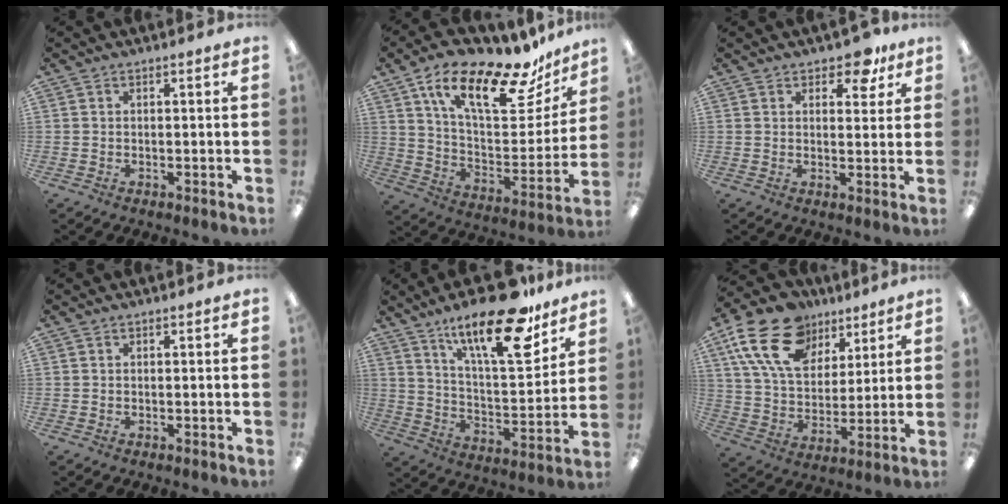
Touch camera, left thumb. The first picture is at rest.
{"total": 21.5, "force": [14.4, 8.0, 13.8], "torque": [-0.219, -0.085, 0.239]}
{"total": 6.4, "force": [4.5, 3.3, 3.2], "torque": [-0.025, -0.021, 0.075]}
{"total": 0.0}
{"total": 22.6, "force": [15.6, 6.9, 14.9], "torque": [-0.232, -0.098, 0.256]}
{"total": 19.4, "force": [11.1, 12.1, 10.2], "torque": [-0.200, -0.037, 0.205]}